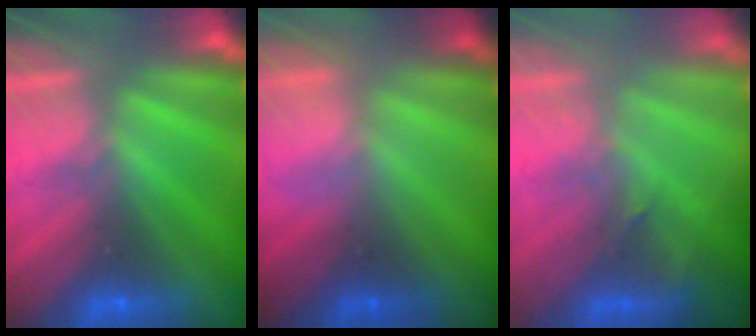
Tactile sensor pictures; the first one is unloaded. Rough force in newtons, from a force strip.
{"total": 2.4}
{"total": 2.9}